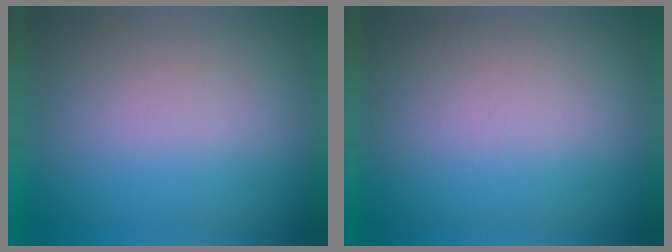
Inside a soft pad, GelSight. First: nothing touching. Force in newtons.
{"total": 1.4}